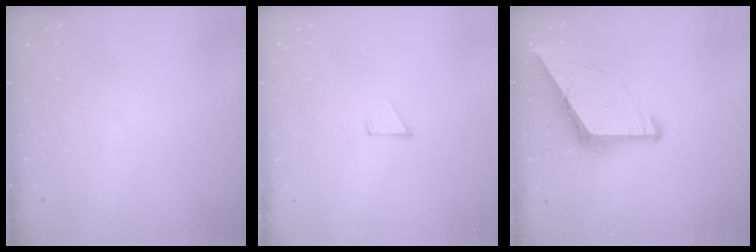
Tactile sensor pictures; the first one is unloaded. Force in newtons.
{"total": 3.8, "press": 3.8, "slide": 0.4}
{"total": 9.7, "press": 9.6, "slide": 1.0}